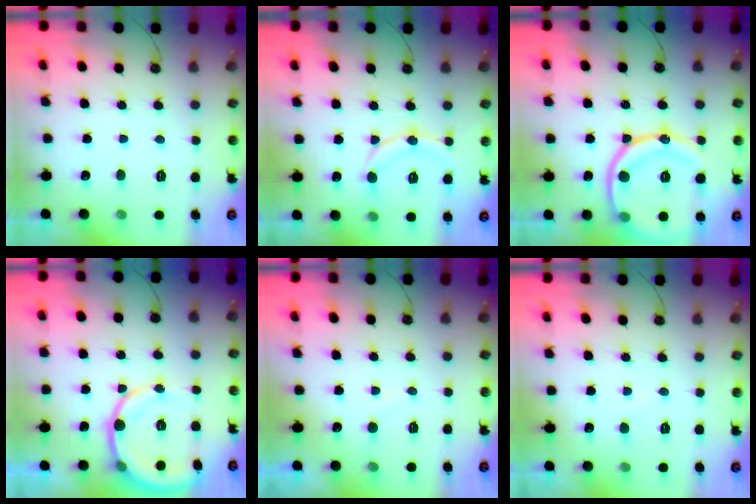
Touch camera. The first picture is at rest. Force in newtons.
{"total": 11.7, "press": 11.4, "slide": 2.7}
{"total": 20.3, "press": 20.2, "slide": 2.3}
{"total": 11.3, "press": 11.0, "slide": 2.3}
{"total": 5.0, "press": 4.9, "slide": 0.5}
{"total": 4.1, "press": 4.1, "slide": 0.4}